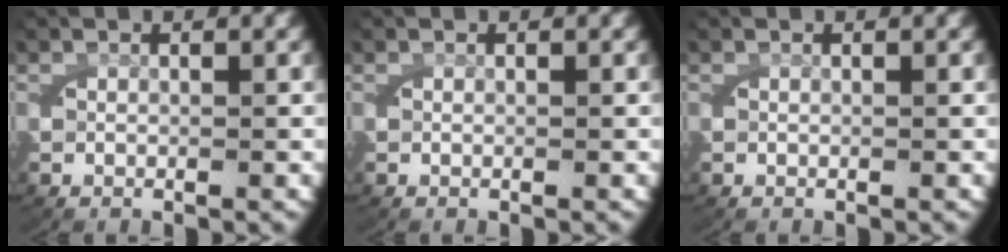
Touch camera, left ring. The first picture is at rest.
{"total": 0.0}
{"total": 0.0}